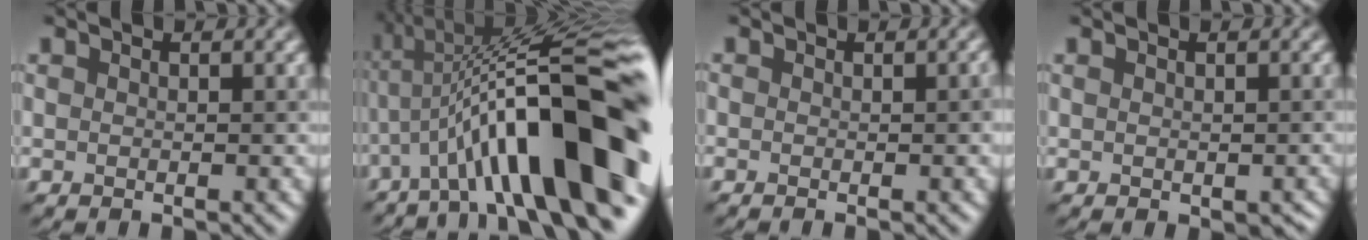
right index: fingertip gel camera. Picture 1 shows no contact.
{"total": 14.5, "force": [-3.5, 3.4, 13.7], "torque": [-0.194, 0.037, -0.050]}
{"total": 2.0, "force": [-0.3, 1.0, 1.7], "torque": [0.009, 0.008, -0.018]}
{"total": 1.1, "force": [-0.4, 0.7, 0.8], "torque": [-0.009, -0.006, 0.012]}